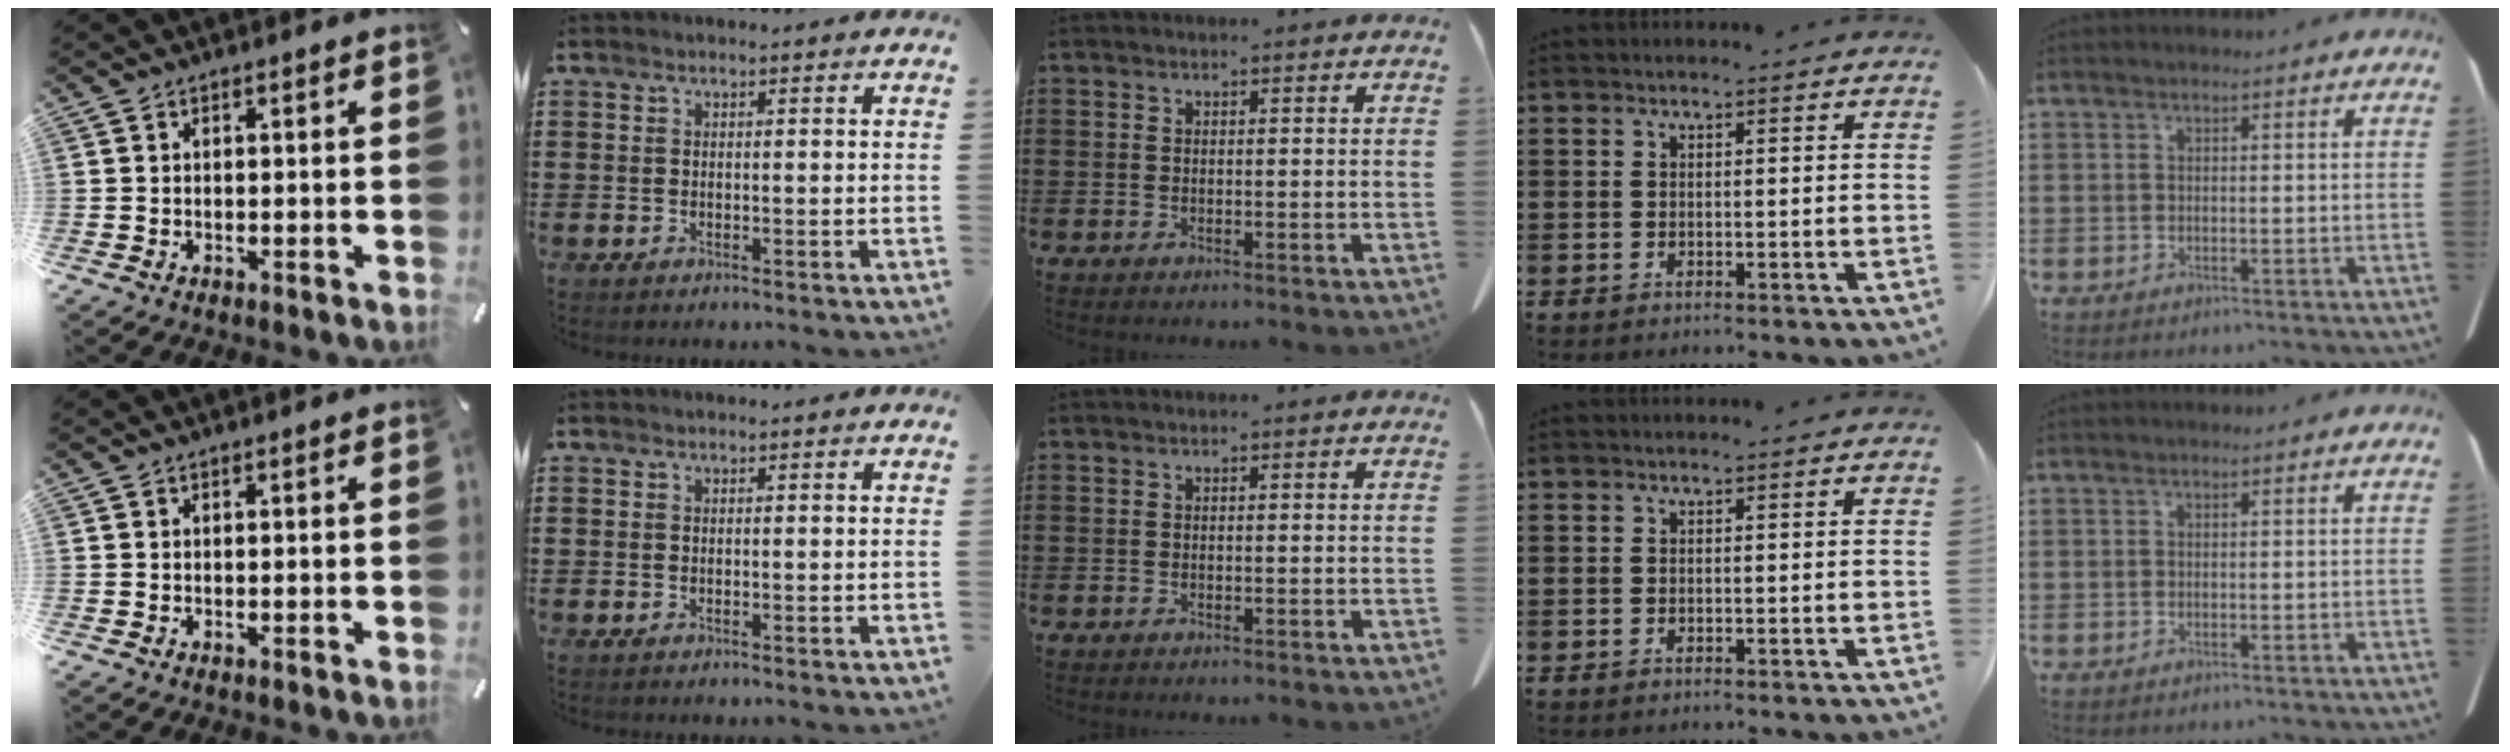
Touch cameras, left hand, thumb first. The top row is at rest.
{}